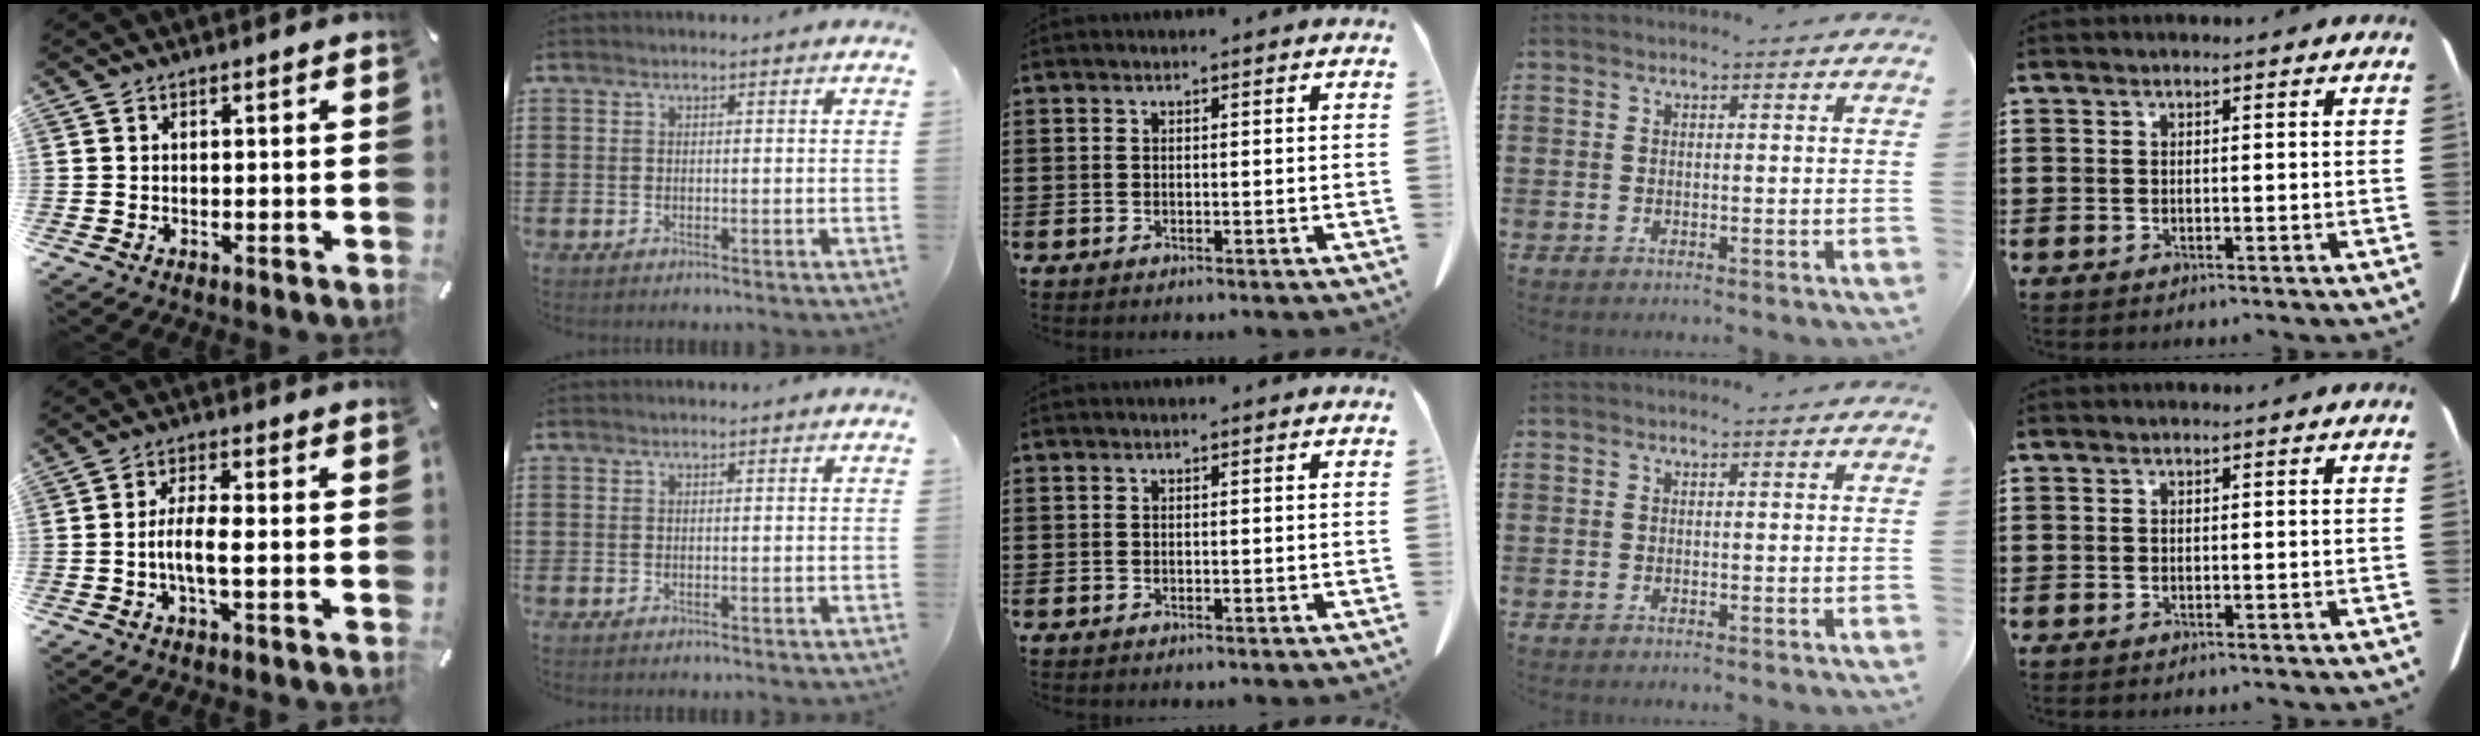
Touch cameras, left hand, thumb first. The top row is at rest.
{"thumb": {"total": 6.4, "force": [-1.2, 1.9, 5.9], "torque": [-0.118, 0.001, -0.025]}}